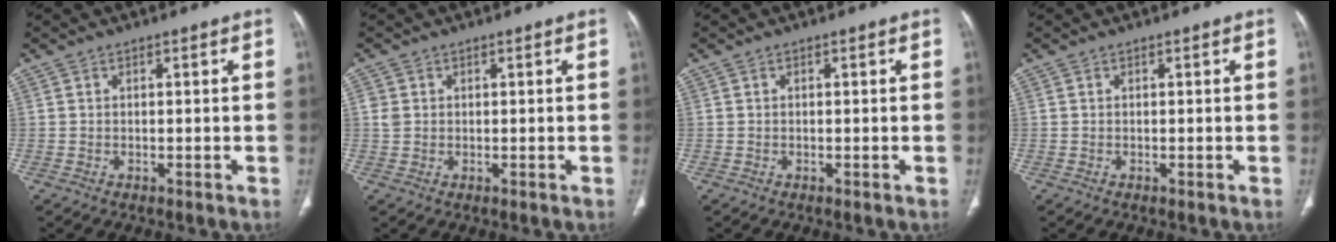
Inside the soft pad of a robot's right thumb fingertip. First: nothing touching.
{"total": 1.8, "force": [0.4, 1.6, 0.8], "torque": [-0.014, 0.001, 0.011]}
{"total": 0.0}
{"total": 0.0}